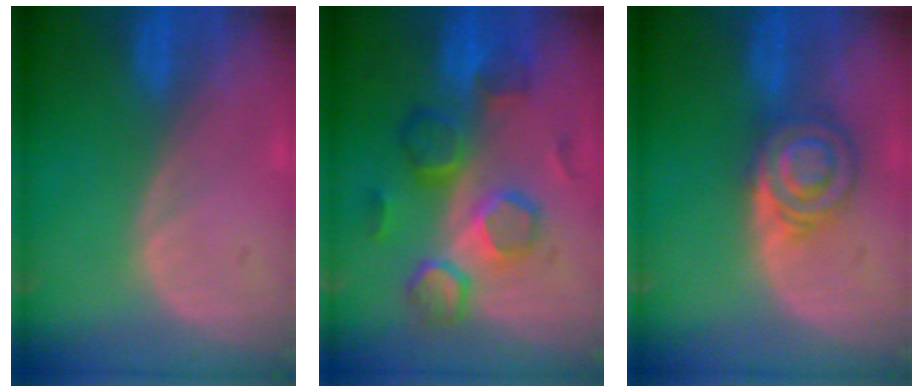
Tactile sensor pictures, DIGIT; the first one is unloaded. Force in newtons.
{"total": 8.6, "press": 8.5, "slide": 1.6}
{"total": 5.9, "press": 5.9, "slide": 0.6}